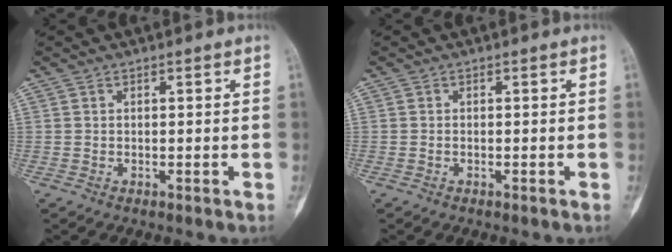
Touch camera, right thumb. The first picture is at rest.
{"total": 0.0}